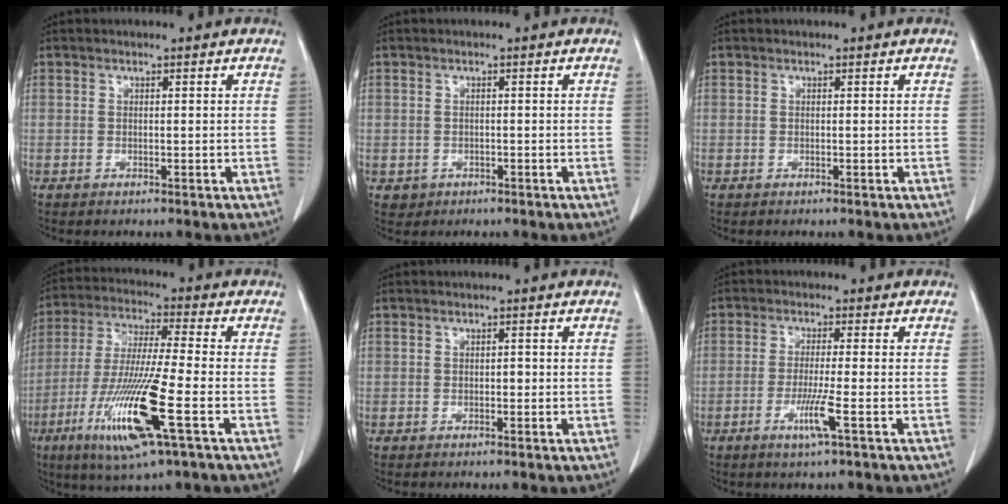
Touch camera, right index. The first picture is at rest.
{"total": 3.0, "force": [-1.0, 2.8, 0.5], "torque": [-0.003, 0.007, -0.007]}
{"total": 0.0}
{"total": 15.5, "force": [-5.9, 0.4, 14.4], "torque": [-0.296, -0.028, -0.111]}
{"total": 0.7, "force": [-0.1, 0.4, 0.5], "torque": [-0.004, 0.002, -0.002]}
{"total": 4.8, "force": [-2.0, -0.6, 4.3], "torque": [-0.086, -0.014, -0.040]}